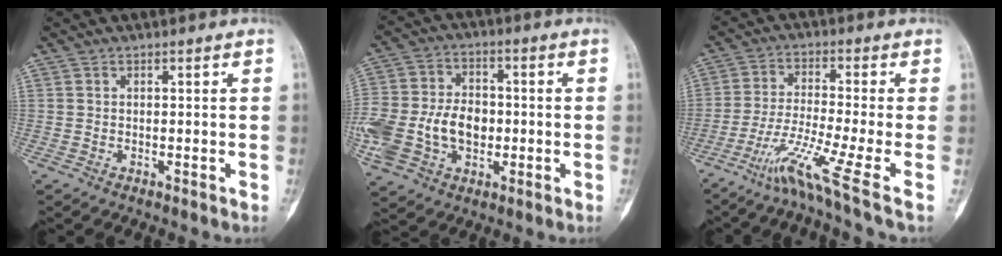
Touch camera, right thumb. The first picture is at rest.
{"total": 19.4, "force": [-3.2, 14.0, 13.0], "torque": [-0.297, 0.016, -0.046]}
{"total": 12.9, "force": [-6.0, -0.2, 11.4], "torque": [-0.239, 0.002, -0.112]}